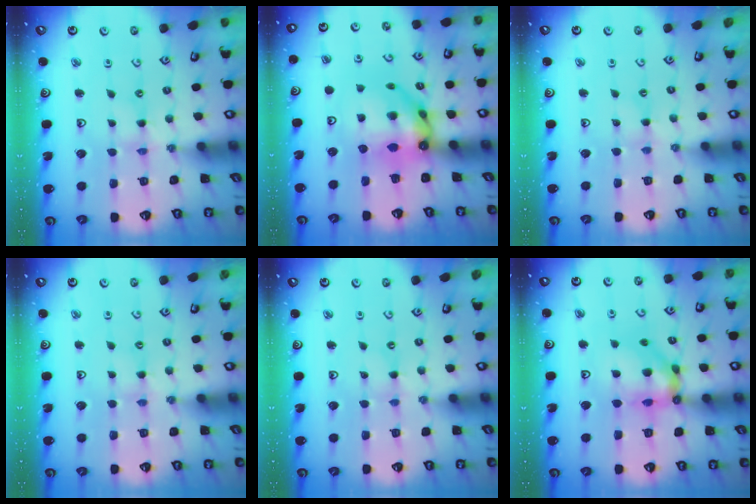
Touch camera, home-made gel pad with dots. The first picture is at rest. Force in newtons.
{"total": 12.4, "press": 12.3, "slide": 1.5}
{"total": 1.0, "press": 0.9, "slide": 0.2}
{"total": 1.7, "press": 1.7, "slide": 0.4}
{"total": 0.0}
{"total": 12.8, "press": 12.7, "slide": 1.5}